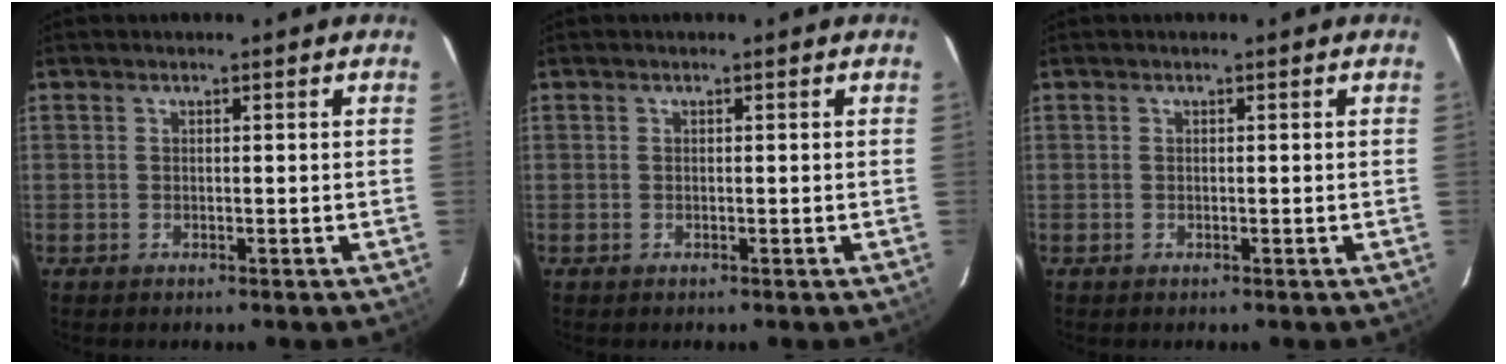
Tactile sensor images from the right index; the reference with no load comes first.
{"total": 0.0}
{"total": 0.0}